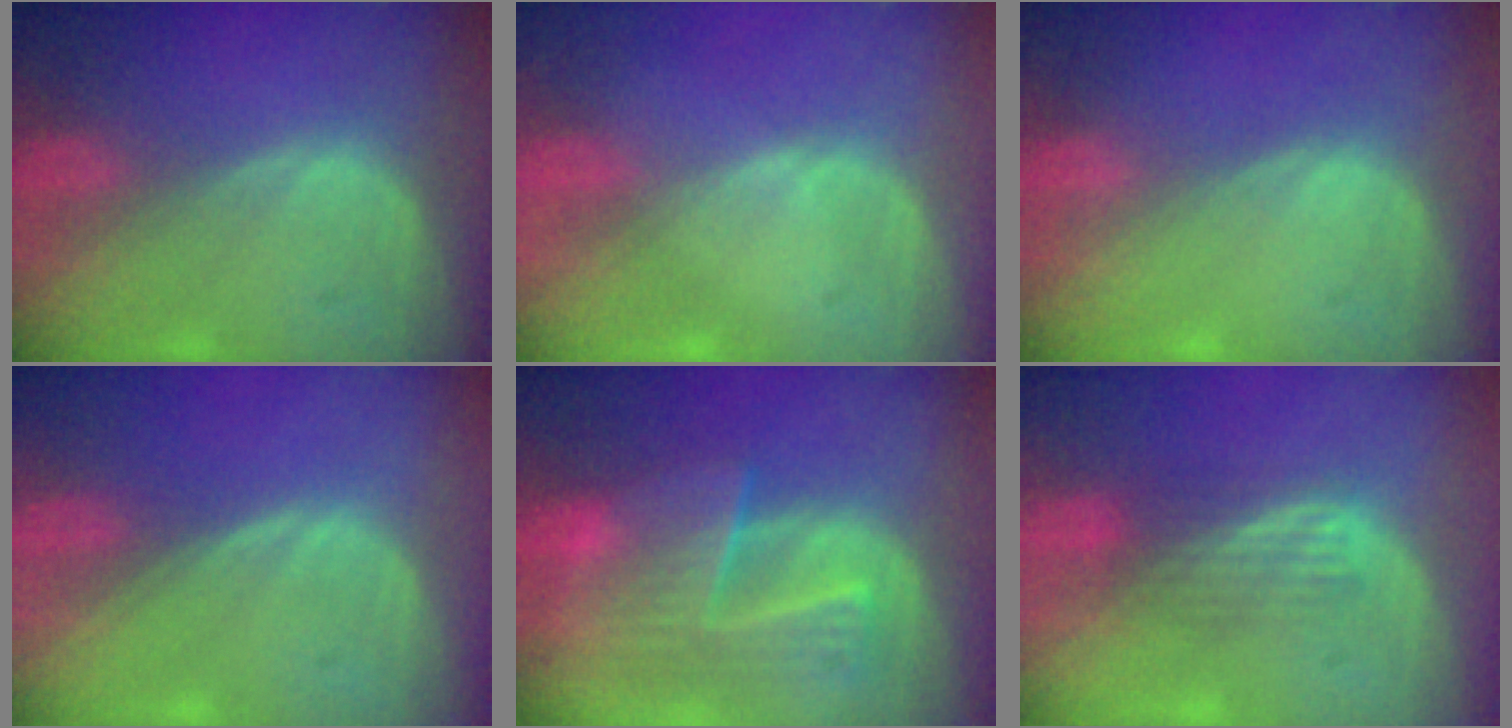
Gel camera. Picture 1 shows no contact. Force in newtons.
{"total": 0.6, "press": 0.5, "slide": 0.2}
{"total": 0.0}
{"total": 0.0}
{"total": 9.5, "press": 8.4, "slide": 4.5}
{"total": 3.8, "press": 3.8, "slide": 0.1}